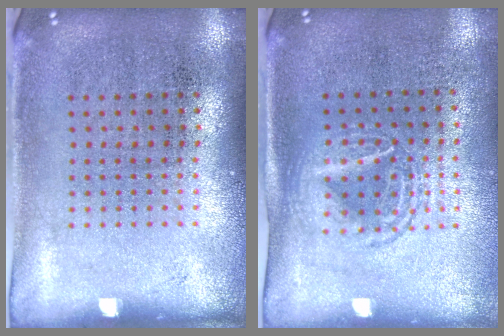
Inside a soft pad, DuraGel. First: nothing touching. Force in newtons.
{"total": 1.5, "press": 1.3, "slide": 0.7}